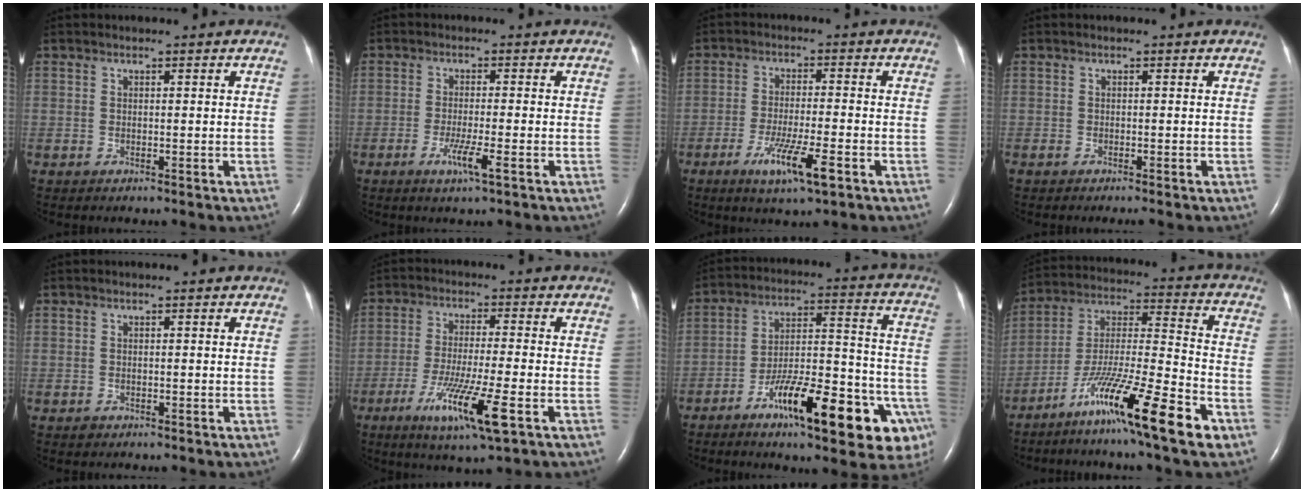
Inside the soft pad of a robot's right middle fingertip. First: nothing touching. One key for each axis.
{"total": 3.9, "fx": -1.8, "fy": -0.1, "fz": 3.4, "tx": -0.069, "ty": -0.010, "tz": -0.034}
{"total": 7.6, "fx": -3.8, "fy": 0.4, "fz": 6.6, "tx": -0.126, "ty": -0.016, "tz": -0.063}
{"total": 0.9, "fx": -0.8, "fy": 0.0, "fz": 0.5, "tx": -0.008, "ty": -0.002, "tz": -0.012}
{"total": 0.5, "fx": -0.3, "fy": 0.4, "fz": 0.1, "tx": -0.005, "ty": 0.001, "tz": -0.006}
{"total": 10.8, "fx": -4.9, "fy": 0.3, "fz": 9.6, "tx": -0.181, "ty": -0.031, "tz": -0.084}
{"total": 21.4, "fx": -11.5, "fy": 4.6, "fz": 17.5, "tx": -0.186, "ty": 0.030, "tz": -0.163}
{"total": 17.4, "fx": -10.5, "fy": 0.3, "fz": 13.9, "tx": -0.260, "ty": -0.034, "tz": -0.188}